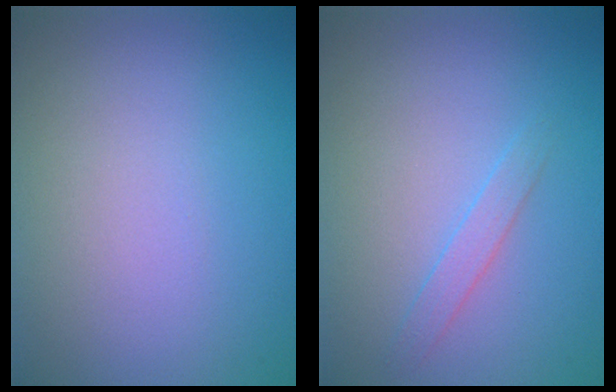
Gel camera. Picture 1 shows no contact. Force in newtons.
{"total": 1.2, "press": 1.2, "slide": 0.1}